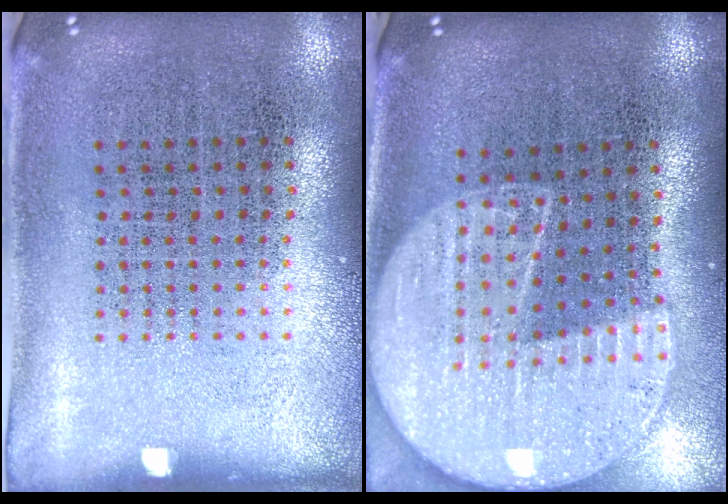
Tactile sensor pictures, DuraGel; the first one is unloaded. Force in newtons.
{"total": 2.3, "press": 2.0, "slide": 1.1}